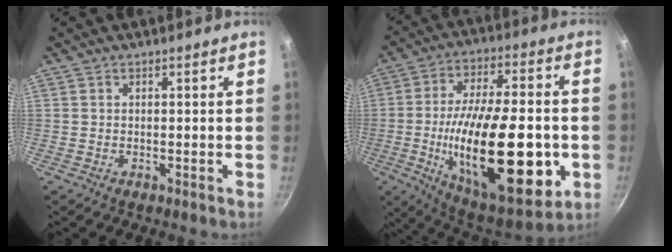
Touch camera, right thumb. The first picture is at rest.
{"total": 30.3, "force": [-5.5, 12.4, 27.1], "torque": [-0.433, 0.006, -0.076]}